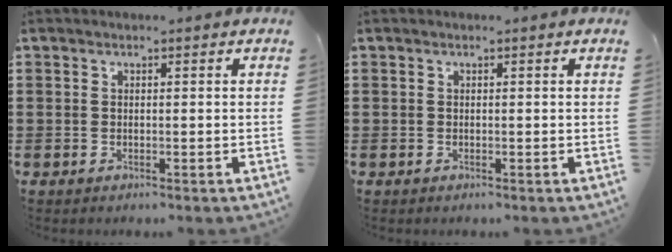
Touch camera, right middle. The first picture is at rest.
{"total": 0.0}